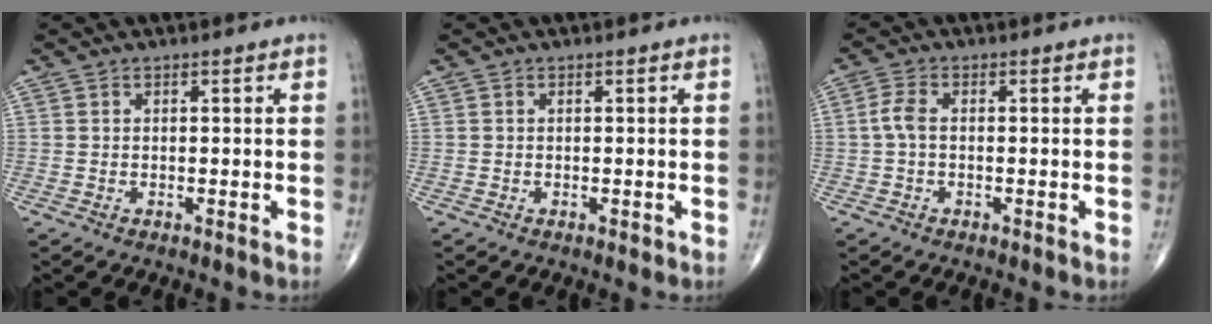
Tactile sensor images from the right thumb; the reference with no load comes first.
{"total": 0.0}
{"total": 3.0, "force": [-0.2, 1.4, 2.6], "torque": [-0.061, 0.004, -0.009]}